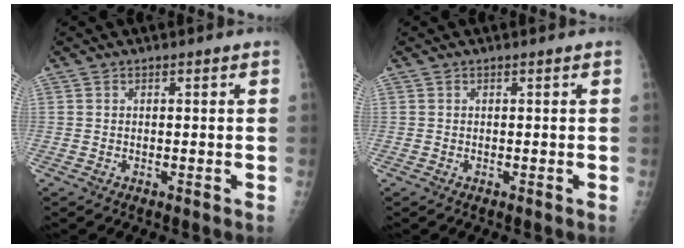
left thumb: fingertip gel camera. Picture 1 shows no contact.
{"total": 0.0}